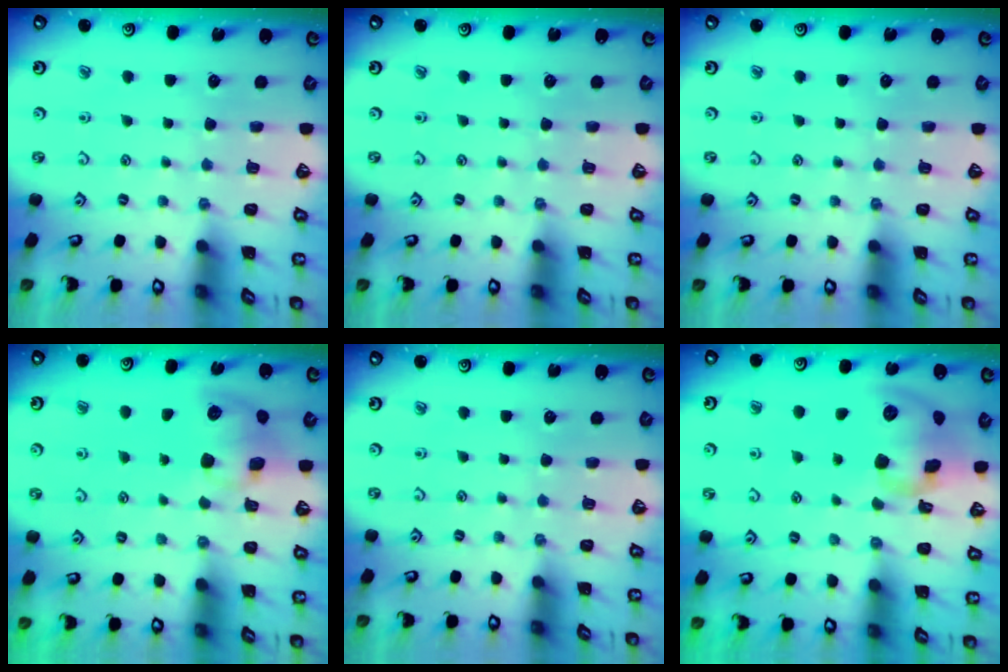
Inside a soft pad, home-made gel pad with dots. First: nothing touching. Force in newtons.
{"total": 0.0}
{"total": 0.0}
{"total": 8.5, "press": 8.4, "slide": 1.2}
{"total": 0.0}
{"total": 13.1, "press": 13.1, "slide": 1.0}